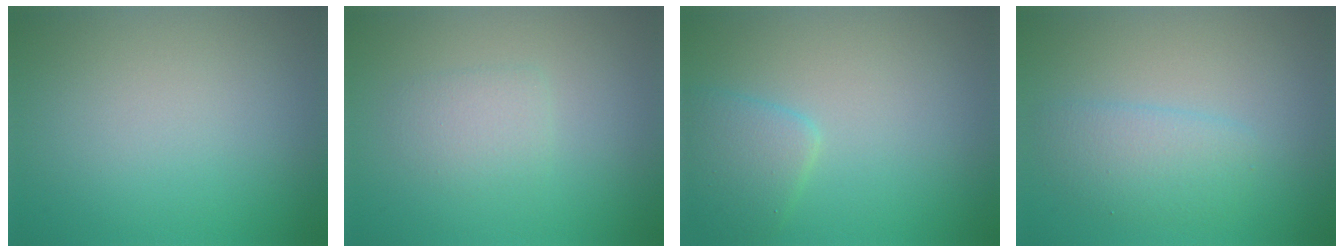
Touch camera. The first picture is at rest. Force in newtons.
{"total": 1.7, "press": 1.7, "slide": 0.3}
{"total": 2.8, "press": 2.8, "slide": 0.1}
{"total": 2.8, "press": 2.8, "slide": 0.1}